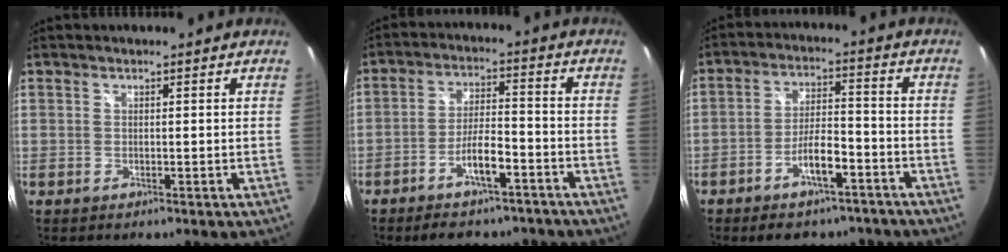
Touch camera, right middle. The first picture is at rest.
{"total": 10.3, "force": [-7.6, 3.4, 6.1], "torque": [-0.116, 0.011, -0.116]}
{"total": 10.4, "force": [-7.4, 4.1, 6.2], "torque": [-0.111, 0.020, -0.107]}